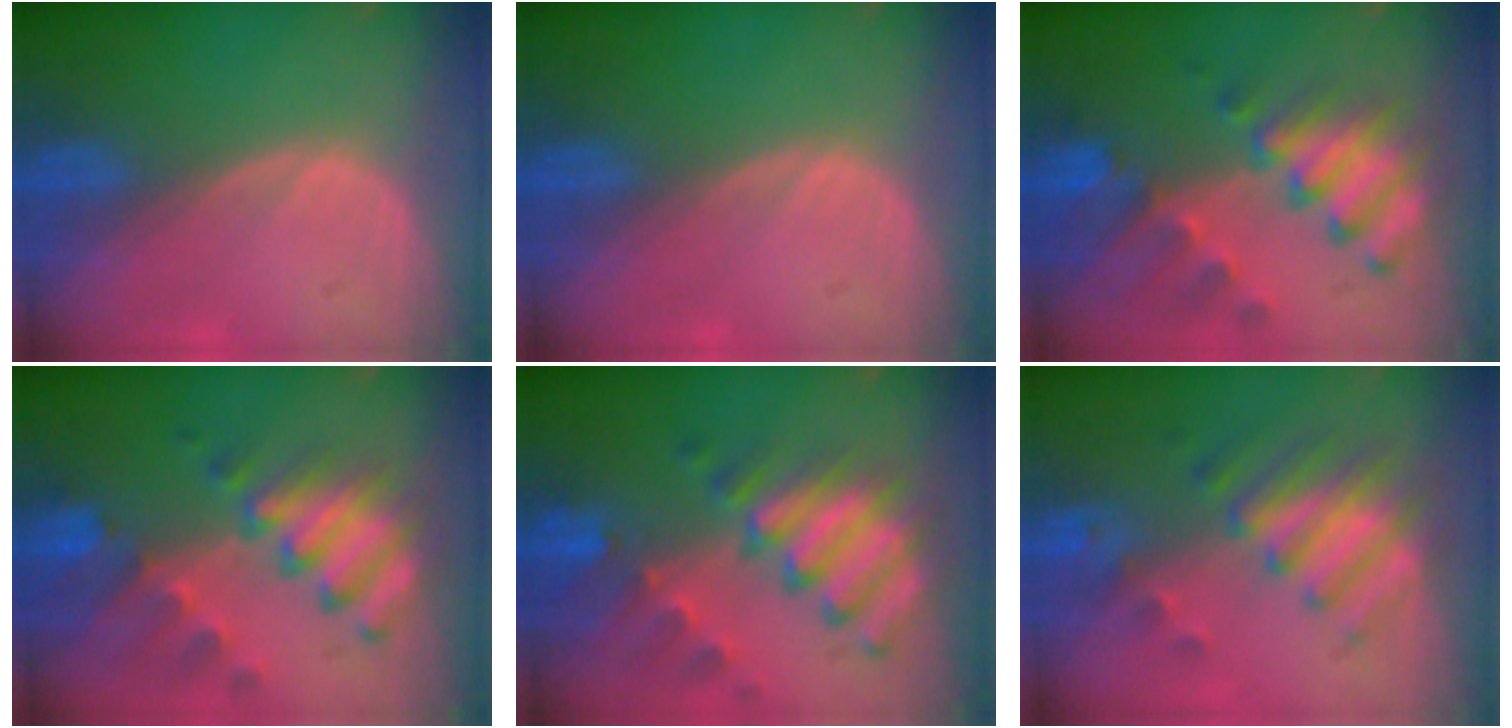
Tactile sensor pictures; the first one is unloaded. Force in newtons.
{"total": 0.0}
{"total": 10.2, "press": 8.9, "slide": 5.1}
{"total": 10.4, "press": 9.0, "slide": 5.2}
{"total": 10.8, "press": 9.3, "slide": 5.6}
{"total": 8.0, "press": 7.0, "slide": 3.9}